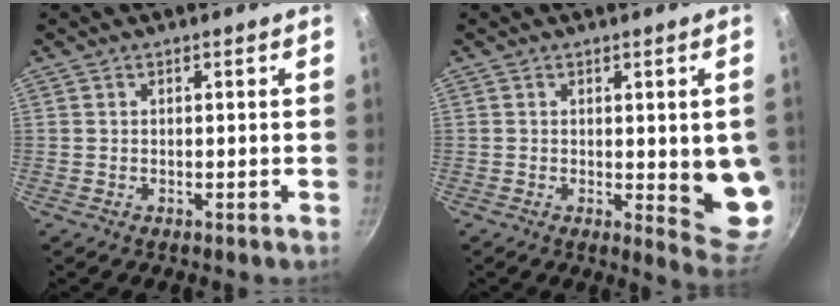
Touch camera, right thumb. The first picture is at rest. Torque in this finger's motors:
{"motor_torque": [-0.32, 0.88, 0.06, 0.02, 0.19]}